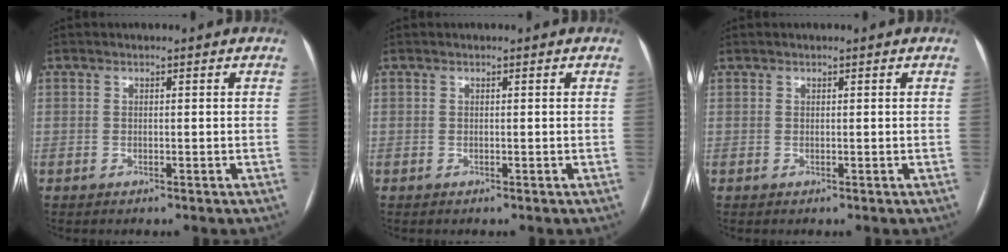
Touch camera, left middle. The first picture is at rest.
{"total": 0.0}
{"total": 0.0}